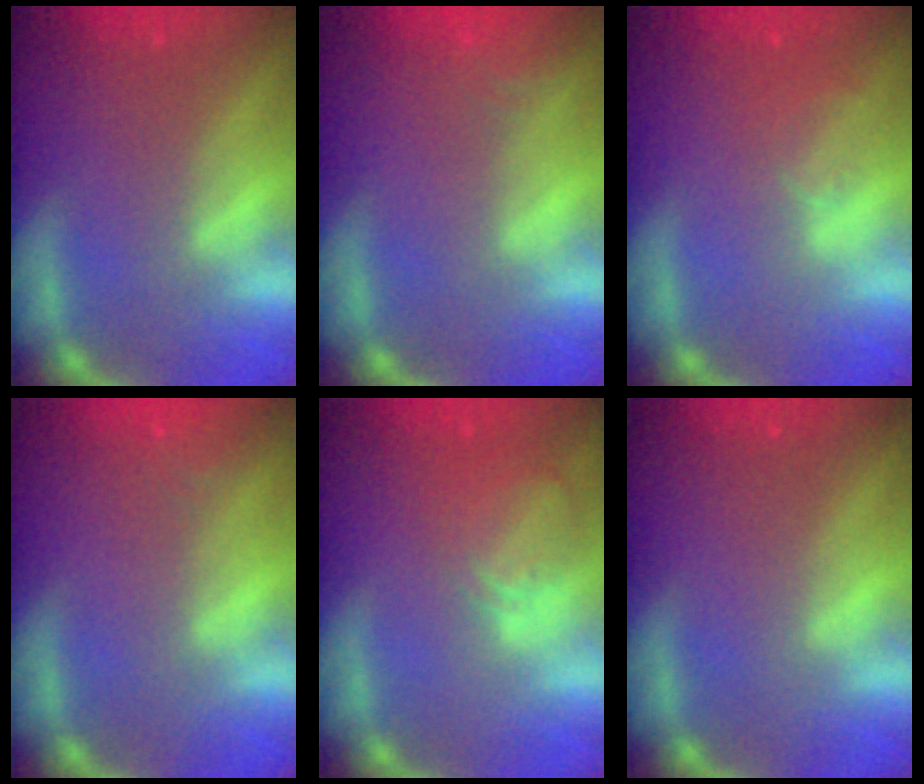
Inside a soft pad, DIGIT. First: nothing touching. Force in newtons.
{"total": 2.4}
{"total": 2.0}
{"total": 1.4}
{"total": 4.0}
{"total": 0.0}